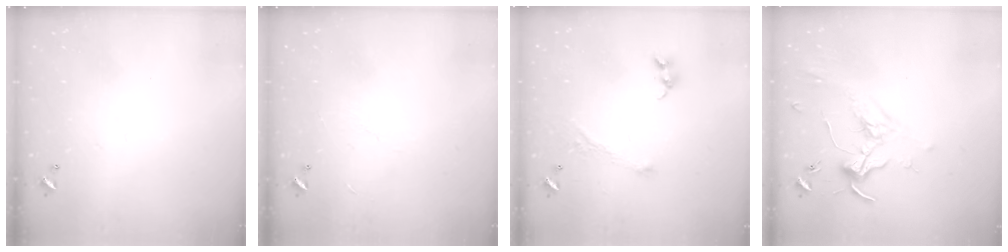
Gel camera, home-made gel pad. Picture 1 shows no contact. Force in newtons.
{"total": 4.5, "press": 4.5, "slide": 0.5}
{"total": 2.9, "press": 2.8, "slide": 0.4}
{"total": 1.7, "press": 1.6, "slide": 0.7}